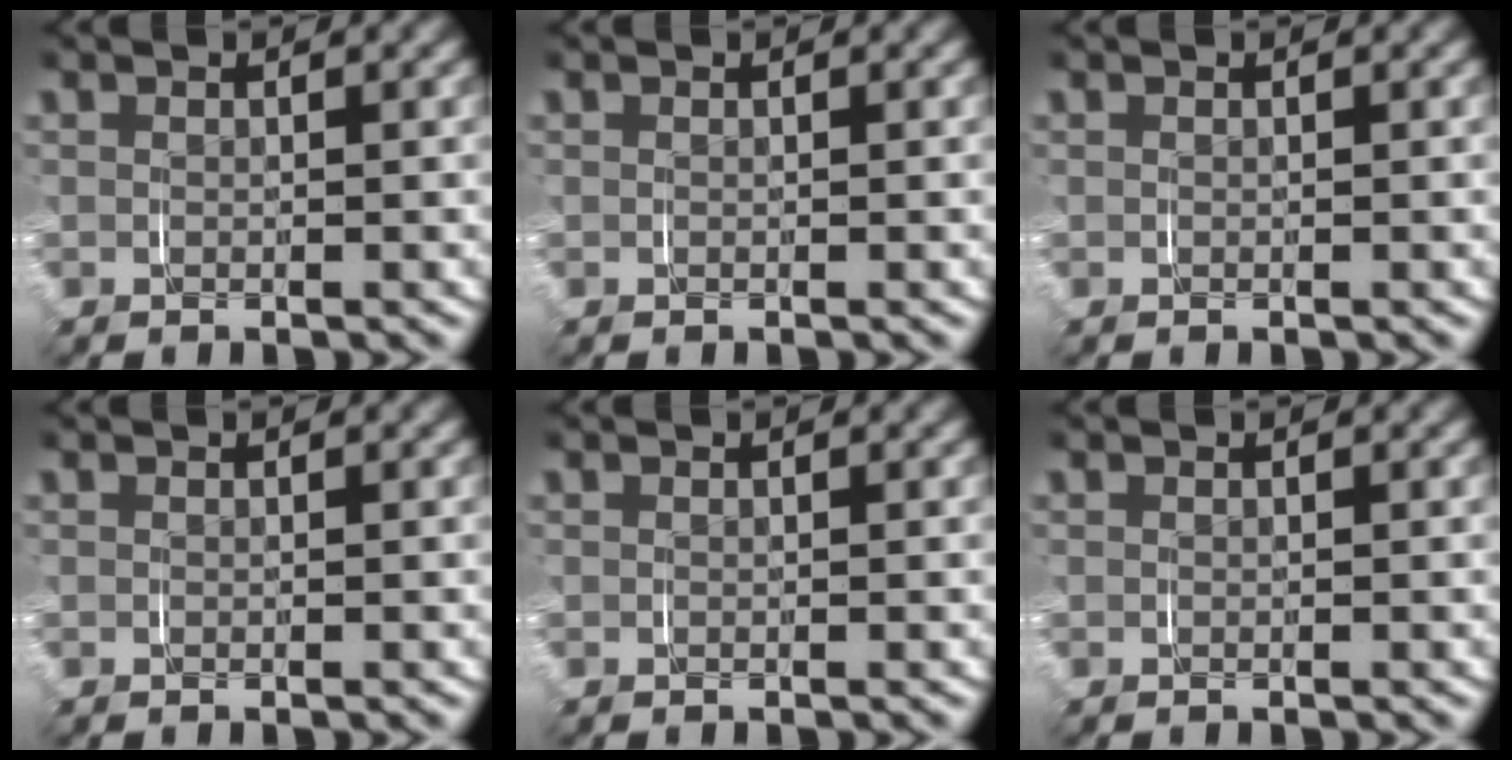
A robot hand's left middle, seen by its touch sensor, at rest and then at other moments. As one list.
[{"total": 0.0}, {"total": 0.0}, {"total": 0.0}, {"total": 0.0}, {"total": 0.0}]